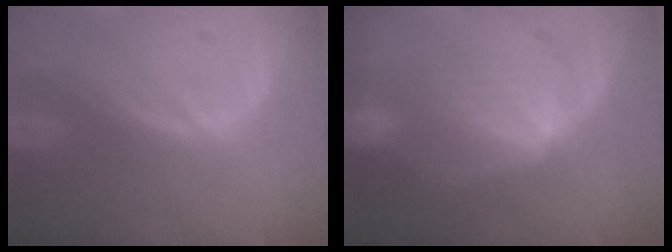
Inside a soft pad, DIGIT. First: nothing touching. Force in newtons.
{"total": 7.3, "press": 6.9, "slide": 2.6}